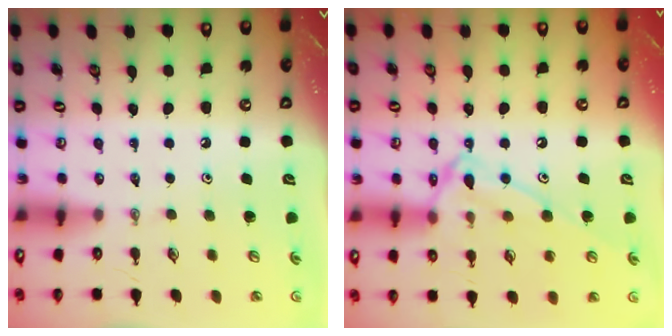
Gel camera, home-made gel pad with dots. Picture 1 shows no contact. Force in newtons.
{"total": 14.3, "press": 14.2, "slide": 0.9}